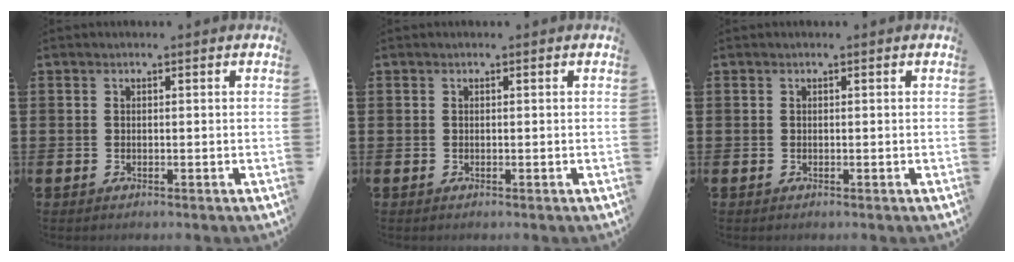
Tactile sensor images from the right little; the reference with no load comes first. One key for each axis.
{"total": 0.0}
{"total": 0.0}